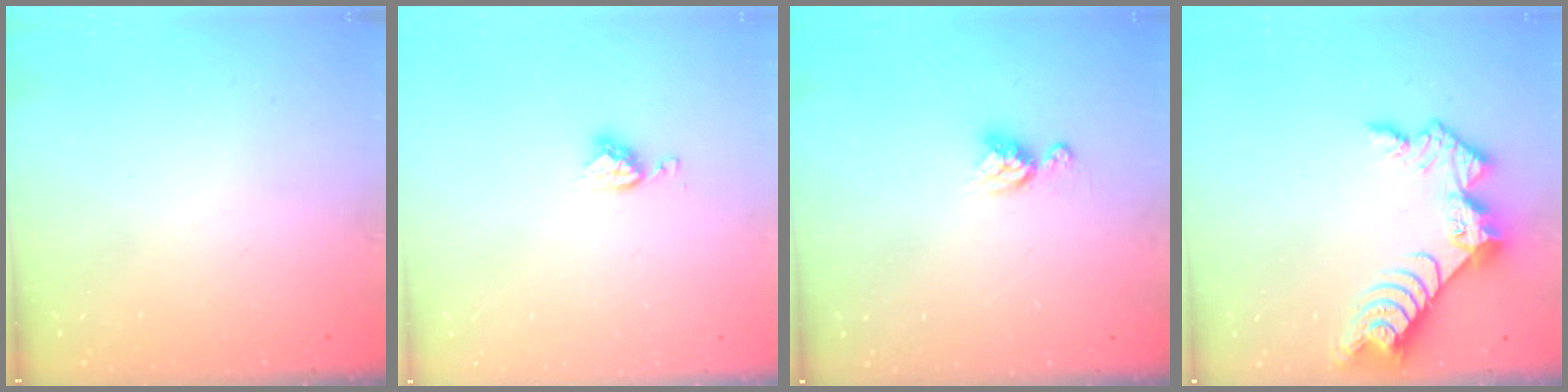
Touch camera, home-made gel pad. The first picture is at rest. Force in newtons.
{"total": 5.3, "press": 5.3, "slide": 0.1}
{"total": 8.0, "press": 7.9, "slide": 0.7}
{"total": 10.5, "press": 10.4, "slide": 0.8}